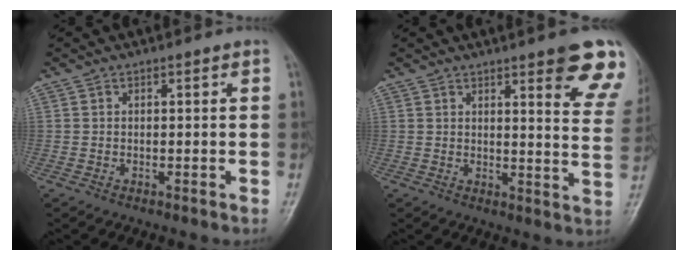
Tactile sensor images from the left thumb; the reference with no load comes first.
{"total": 12.6, "force": [8.0, 2.3, 9.5], "torque": [-0.079, -0.039, 0.083]}